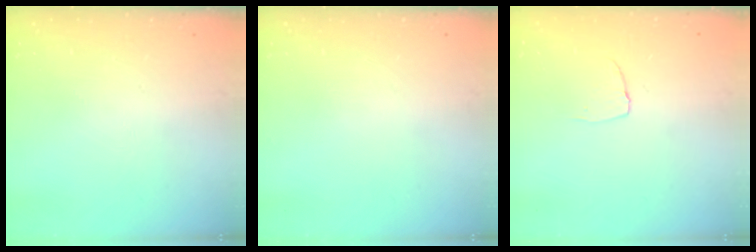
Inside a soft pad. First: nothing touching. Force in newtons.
{"total": 0.0}
{"total": 3.5, "press": 3.5, "slide": 0.3}